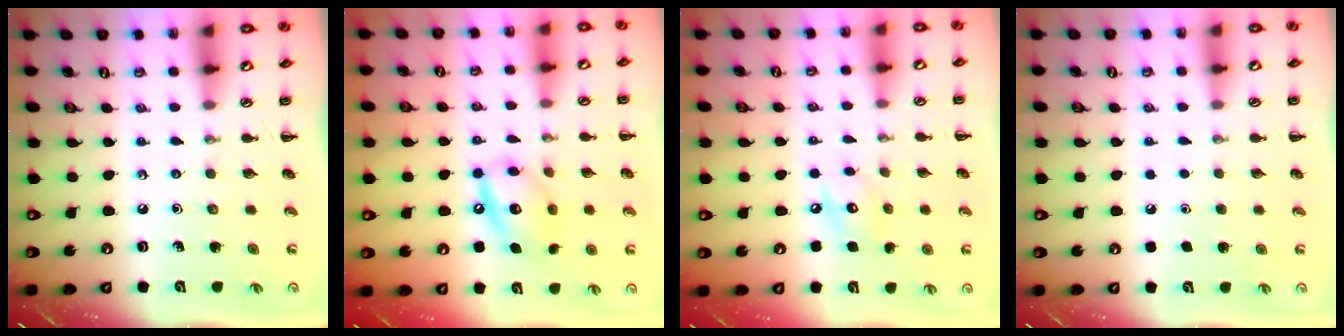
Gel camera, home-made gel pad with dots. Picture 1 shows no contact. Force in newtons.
{"total": 12.8, "press": 12.6, "slide": 2.3}
{"total": 7.4, "press": 7.4, "slide": 1.0}
{"total": 1.8, "press": 1.8, "slide": 0.1}